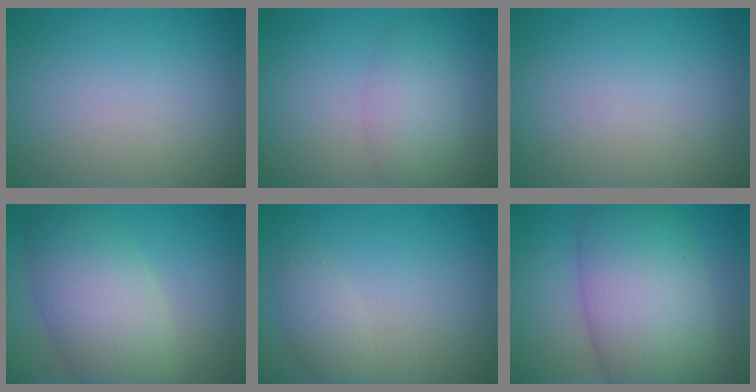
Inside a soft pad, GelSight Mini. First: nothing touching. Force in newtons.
{"total": 3.2, "press": 3.2, "slide": 0.1}
{"total": 0.0}
{"total": 8.1, "press": 8.1, "slide": 0.3}
{"total": 1.8, "press": 1.8, "slide": 0.1}
{"total": 11.1, "press": 11.0, "slide": 0.6}